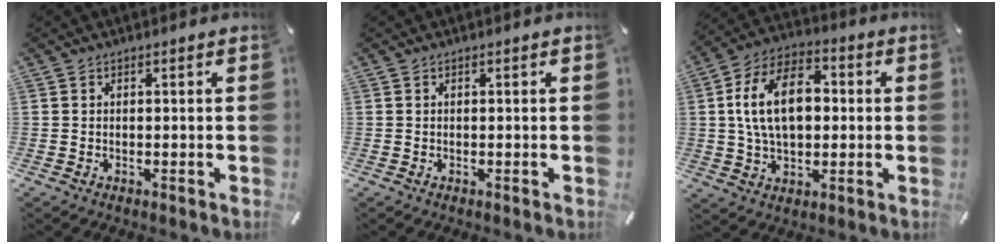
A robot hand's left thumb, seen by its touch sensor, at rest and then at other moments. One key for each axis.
{"total": 0.0}
{"total": 15.2, "fx": 1.5, "fy": 9.9, "fz": 11.5, "tx": -0.229, "ty": 0.013, "tz": 0.025}